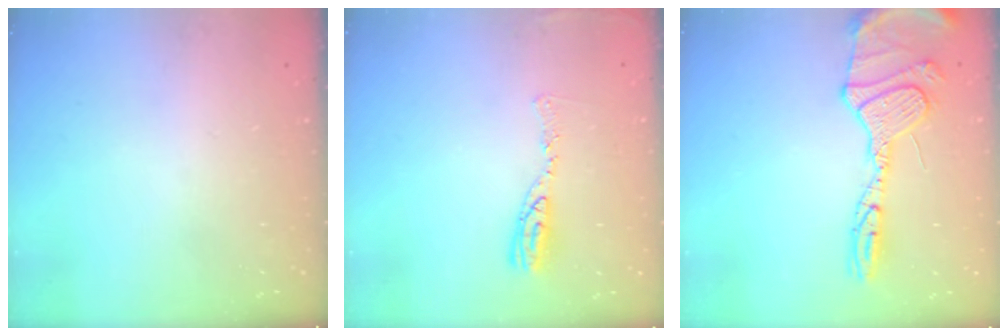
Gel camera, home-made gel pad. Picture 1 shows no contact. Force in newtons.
{"total": 8.4, "press": 8.4, "slide": 0.9}
{"total": 16.6, "press": 16.5, "slide": 2.0}